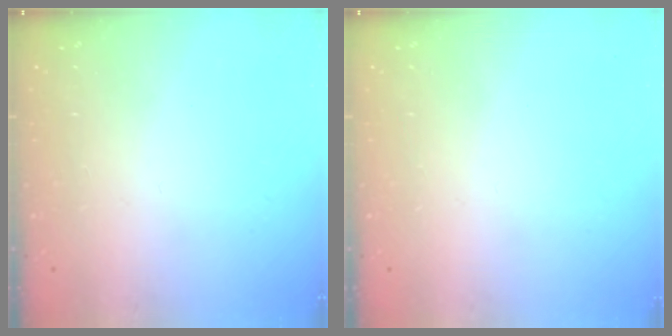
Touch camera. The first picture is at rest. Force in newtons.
{"total": 0.0}